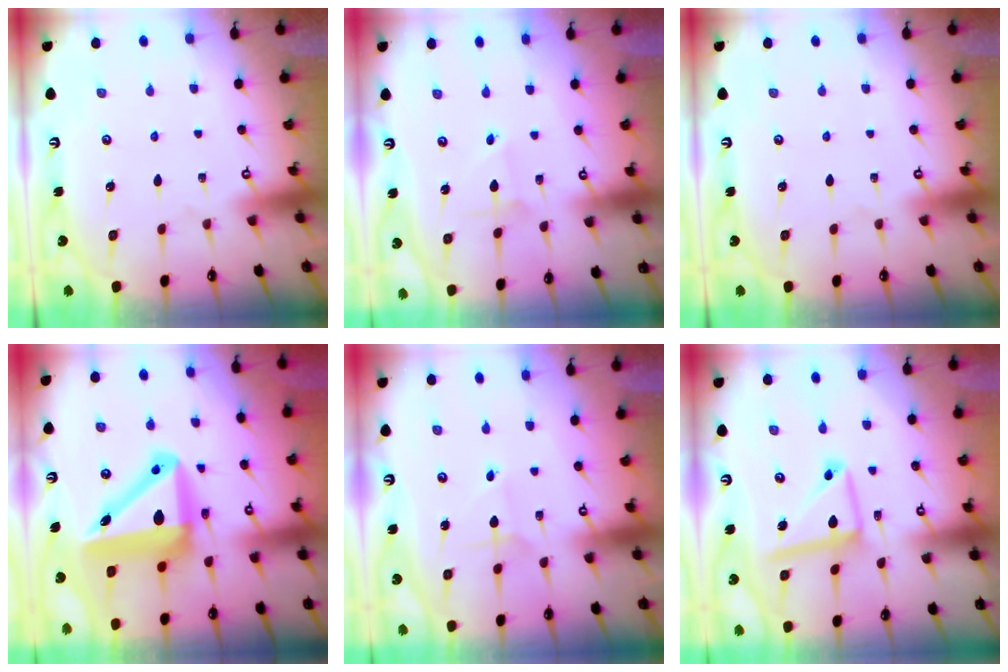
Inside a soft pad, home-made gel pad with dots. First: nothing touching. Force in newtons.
{"total": 1.3, "press": 1.3, "slide": 0.1}
{"total": 0.0}
{"total": 15.5, "press": 15.1, "slide": 3.4}
{"total": 2.9, "press": 2.9, "slide": 0.3}
{"total": 13.1, "press": 13.0, "slide": 1.3}